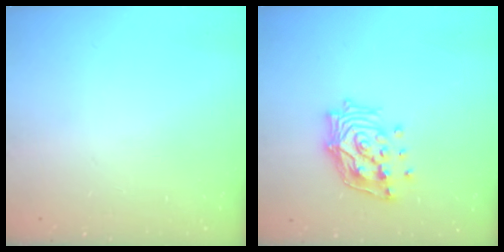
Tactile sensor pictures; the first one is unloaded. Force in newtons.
{"total": 14.8, "press": 14.7, "slide": 2.0}